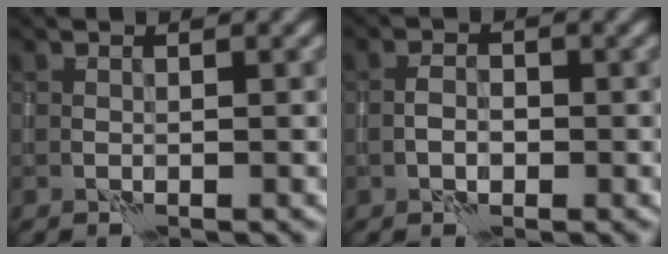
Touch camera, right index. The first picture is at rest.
{"total": 1.8, "force": [-0.7, 1.1, 1.2], "torque": [-0.019, 0.002, -0.014]}